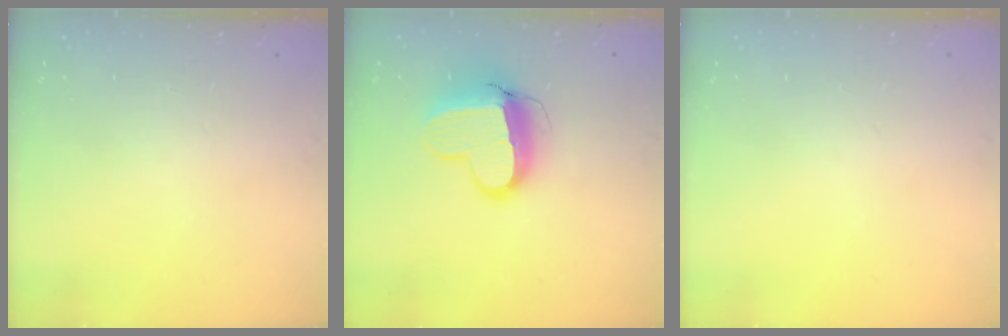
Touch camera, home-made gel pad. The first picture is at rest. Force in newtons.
{"total": 13.1, "press": 13.0, "slide": 1.3}
{"total": 0.0}